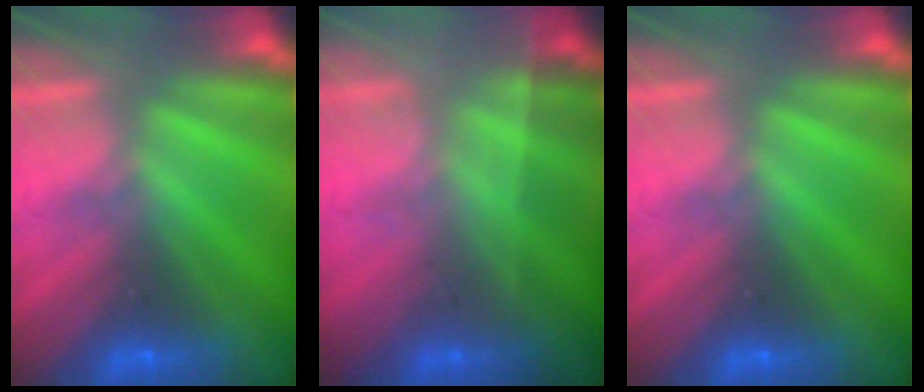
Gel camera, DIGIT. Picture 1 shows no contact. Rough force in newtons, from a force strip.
{"total": 1.8}
{"total": 0.0}